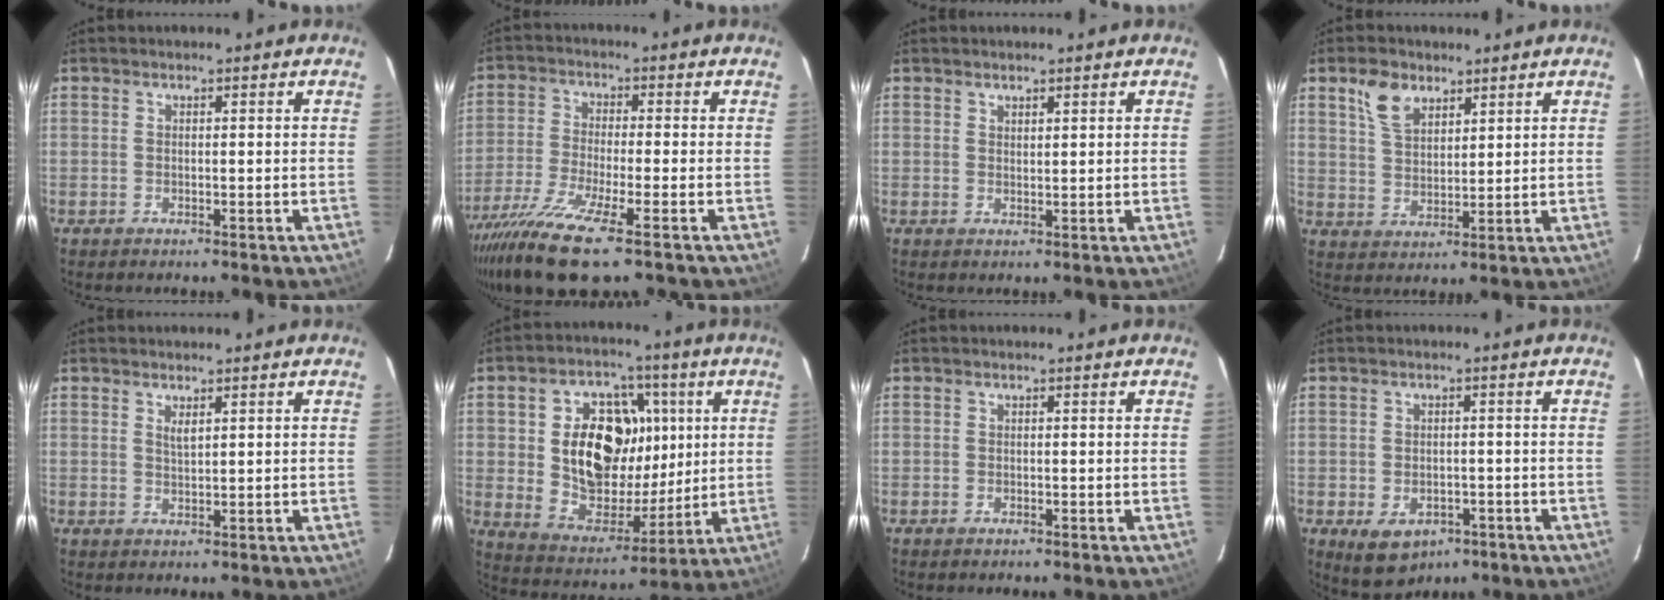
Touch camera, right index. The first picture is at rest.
{"total": 14.0, "force": [-9.8, 1.4, 9.9], "torque": [-0.216, -0.051, -0.182]}
{"total": 1.3, "force": [1.2, 0.3, 0.4], "torque": [-0.006, -0.001, 0.020]}
{"total": 6.8, "force": [4.2, 4.0, 3.7], "torque": [-0.069, 0.011, 0.082]}
{"total": 1.6, "force": [0.9, 0.5, 1.2], "torque": [-0.020, 0.000, 0.016]}
{"total": 18.2, "force": [3.8, 12.8, 12.4], "torque": [-0.239, 0.020, 0.084]}
{"total": 0.5, "force": [-0.4, 0.3, 0.1], "torque": [-0.001, 0.000, -0.007]}
{"total": 8.1, "force": [-4.1, 5.8, 4.1], "torque": [-0.082, -0.008, -0.045]}